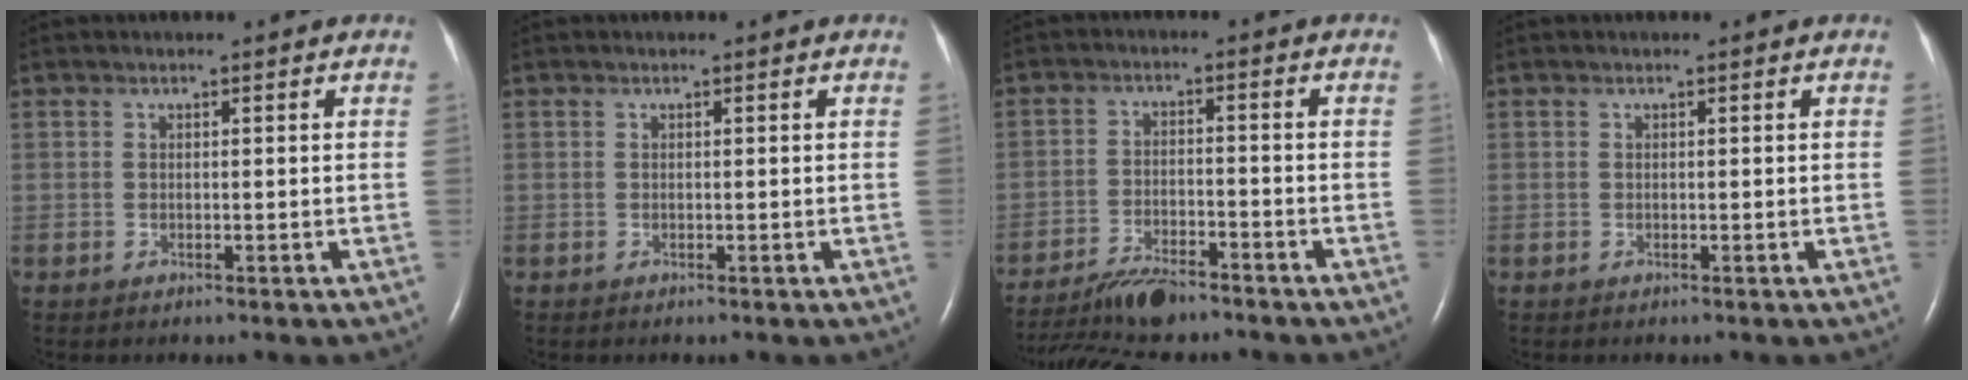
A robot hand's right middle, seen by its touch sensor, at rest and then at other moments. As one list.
[{"total": 0.0}, {"total": 8.6, "force": [-7.6, 1.7, 3.9], "torque": [-0.073, -0.018, -0.133]}, {"total": 0.0}]